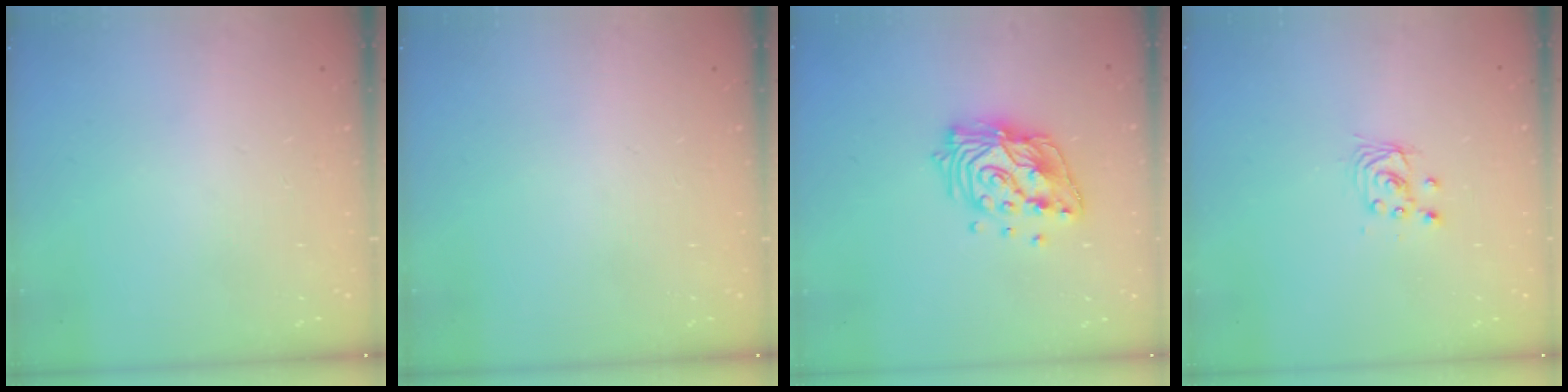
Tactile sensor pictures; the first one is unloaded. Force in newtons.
{"total": 0.0}
{"total": 15.9, "press": 15.8, "slide": 1.8}
{"total": 2.9, "press": 2.9, "slide": 0.2}